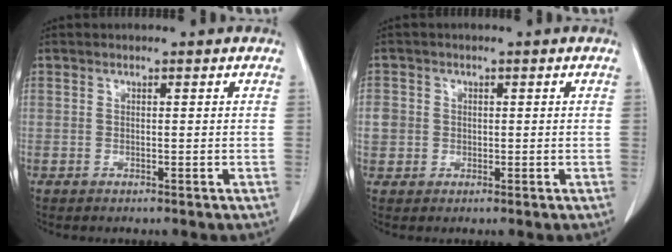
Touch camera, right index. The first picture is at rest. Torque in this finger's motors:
{"motor_torque": [0.24, 0.16, 0.16, 0.04]}